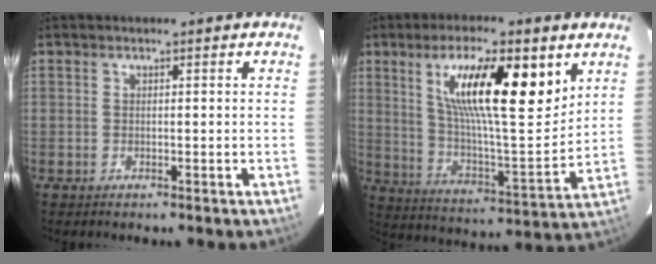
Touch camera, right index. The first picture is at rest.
{"total": 19.7, "force": [8.9, 4.6, 16.9], "torque": [-0.277, 0.003, 0.155]}